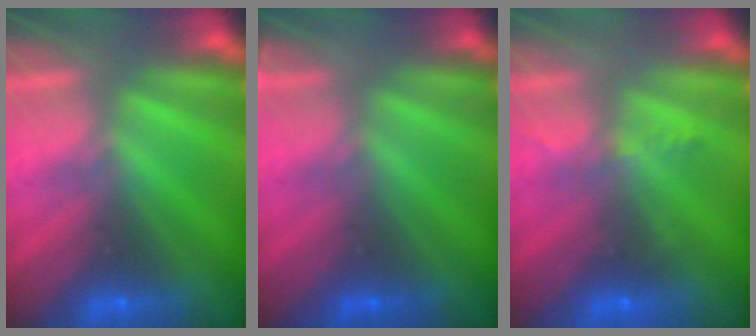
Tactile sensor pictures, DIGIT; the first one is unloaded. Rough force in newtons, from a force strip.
{"total": 2.6}
{"total": 2.3}